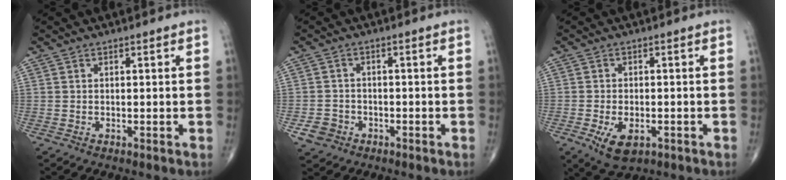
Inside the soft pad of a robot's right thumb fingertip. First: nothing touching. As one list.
[{"total": 3.6, "force": [-1.6, 3.1, 0.8], "torque": [-0.002, 0.013, -0.027]}, {"total": 5.9, "force": [-2.3, 3.3, 4.4], "torque": [-0.071, 0.000, -0.029]}]